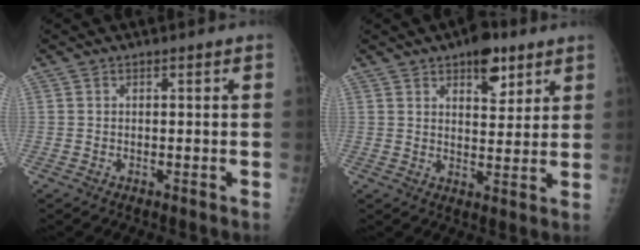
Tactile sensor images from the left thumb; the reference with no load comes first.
{"total": 7.7, "force": [4.6, 3.8, 4.8], "torque": [-0.043, -0.023, 0.063]}